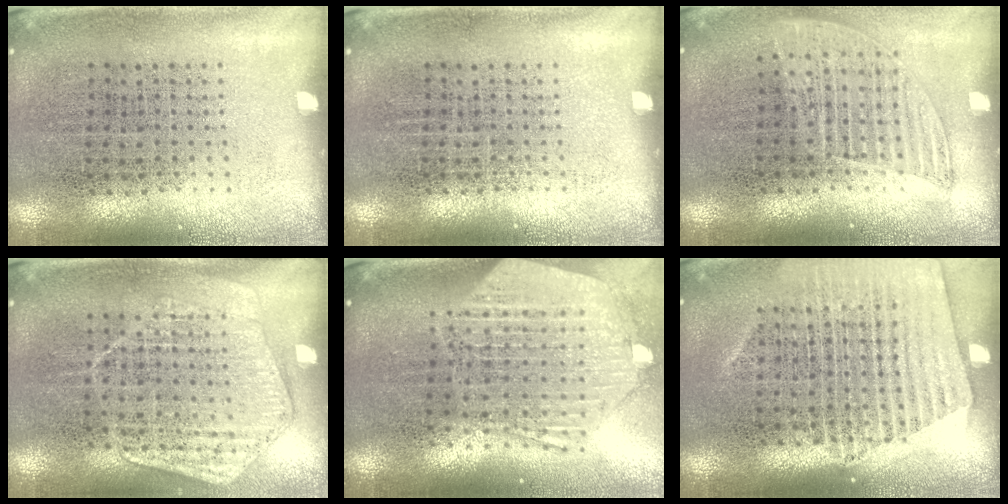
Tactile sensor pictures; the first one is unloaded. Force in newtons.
{"total": 0.0}
{"total": 1.2, "press": 1.1, "slide": 0.5}
{"total": 1.4, "press": 1.4, "slide": 0.3}
{"total": 2.7, "press": 2.2, "slide": 1.5}
{"total": 1.6, "press": 1.5, "slide": 0.6}